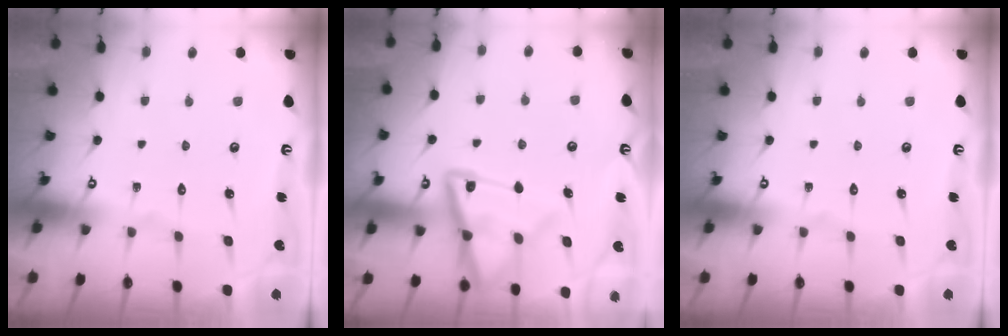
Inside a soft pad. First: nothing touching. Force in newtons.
{"total": 14.3, "press": 14.3, "slide": 1.2}
{"total": 0.0}